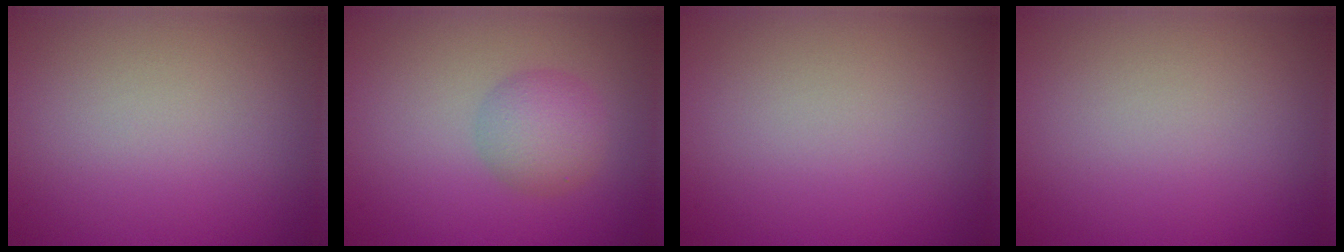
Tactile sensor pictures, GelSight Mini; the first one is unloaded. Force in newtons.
{"total": 3.0, "press": 3.0, "slide": 0.1}
{"total": 0.0}
{"total": 0.0}